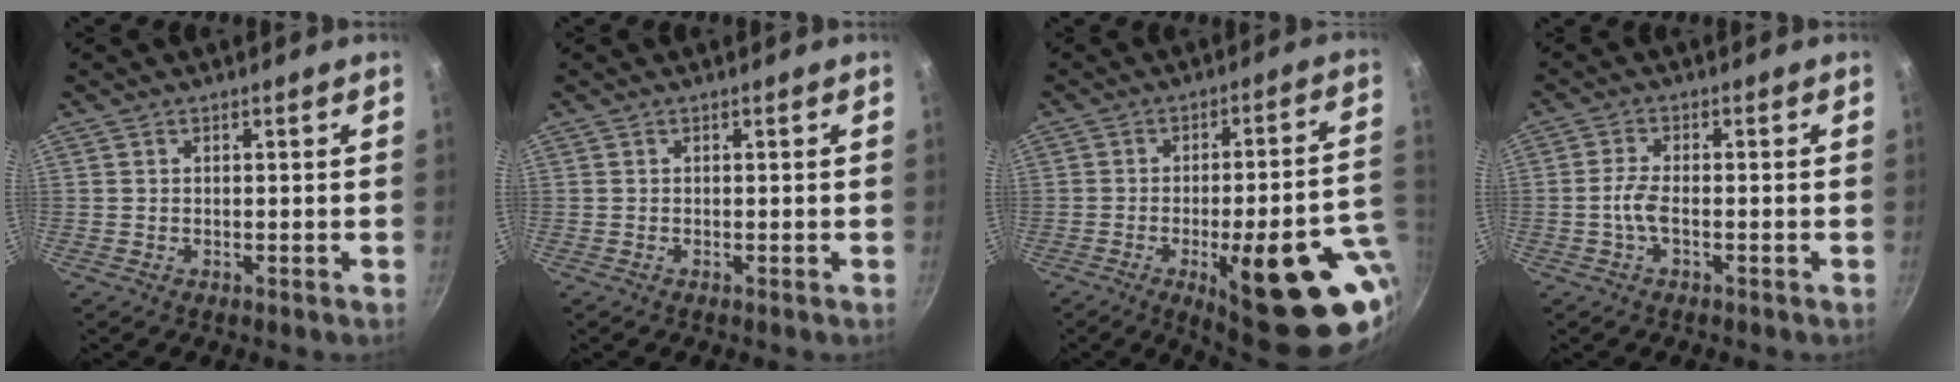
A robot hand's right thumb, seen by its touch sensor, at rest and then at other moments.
{"total": 0.0}
{"total": 24.9, "force": [-7.9, 7.9, 22.2], "torque": [-0.246, 0.011, -0.096]}
{"total": 3.4, "force": [-1.1, 1.3, 3.0], "torque": [-0.068, 0.011, -0.028]}